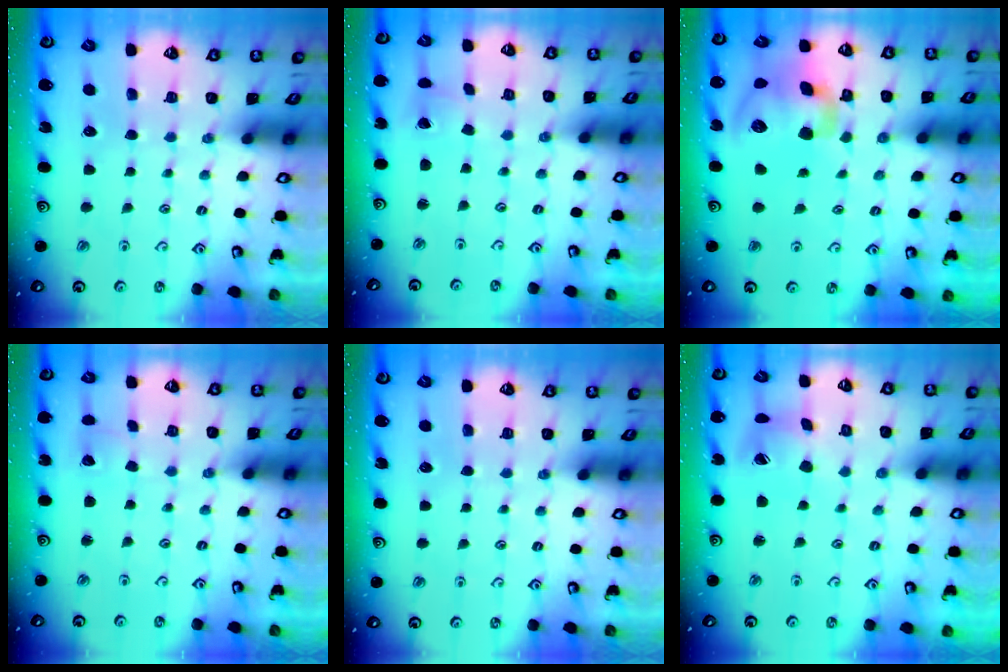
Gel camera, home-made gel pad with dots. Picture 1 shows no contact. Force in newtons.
{"total": 1.8, "press": 1.8, "slide": 0.2}
{"total": 15.5, "press": 15.3, "slide": 2.3}
{"total": 2.3, "press": 2.3, "slide": 0.1}
{"total": 0.0}
{"total": 7.8, "press": 7.7, "slide": 0.8}